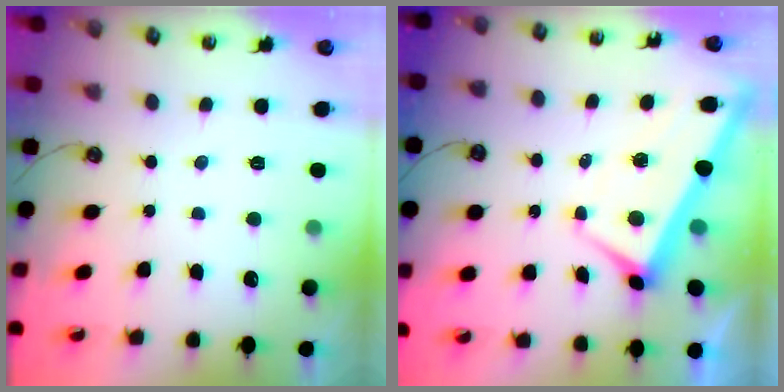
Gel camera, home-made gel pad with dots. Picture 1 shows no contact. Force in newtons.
{"total": 1.6, "press": 1.2, "slide": 1.0}